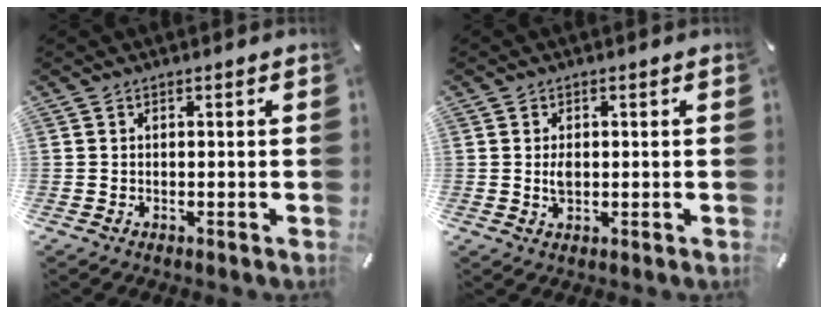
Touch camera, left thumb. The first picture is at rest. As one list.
[{"total": 2.5, "force": [0.2, 1.5, 2.0], "torque": [-0.041, -0.005, -0.001]}]